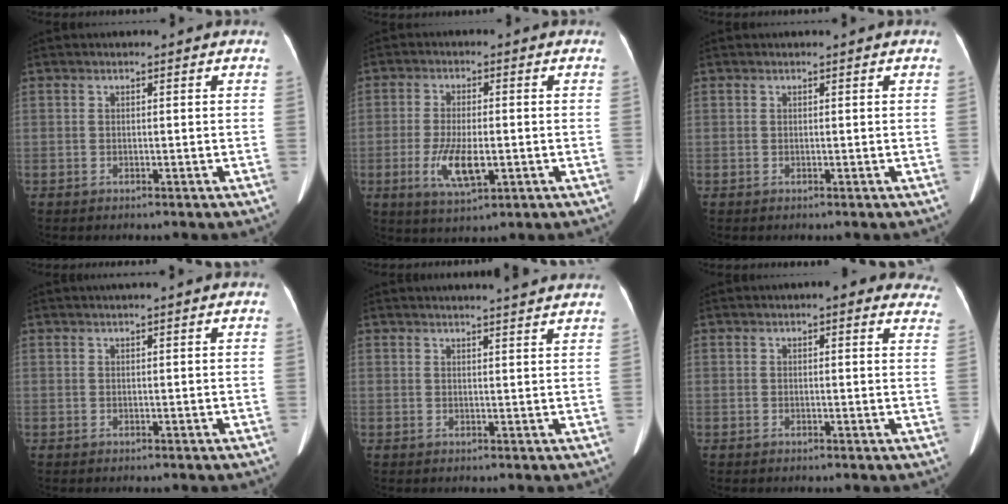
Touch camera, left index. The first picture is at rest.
{"total": 6.9, "force": [-1.9, 2.2, 6.3], "torque": [-0.127, -0.011, -0.028]}
{"total": 0.0}
{"total": 2.5, "force": [2.0, -0.2, 1.4], "torque": [-0.013, 0.028, 0.032]}
{"total": 7.8, "force": [7.3, -0.2, 2.8], "torque": [-0.038, 0.012, 0.075]}
{"total": 8.8, "force": [7.3, 2.4, 4.2], "torque": [-0.022, 0.000, 0.062]}